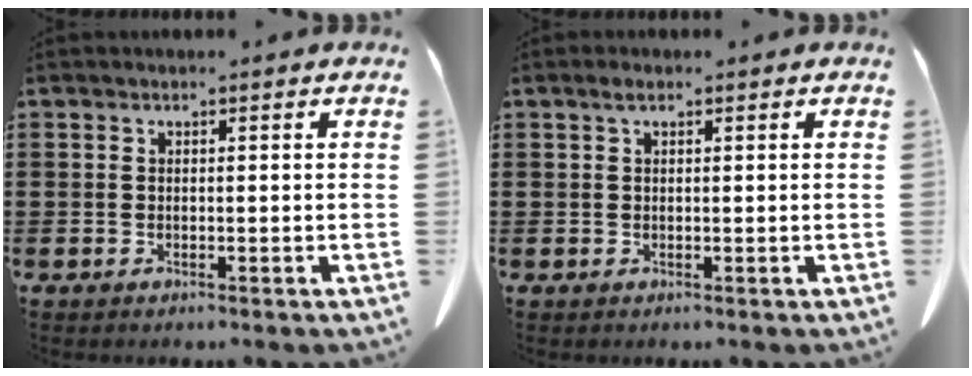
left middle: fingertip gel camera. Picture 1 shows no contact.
{"total": 1.1, "force": [0.4, 0.5, 1.0], "torque": [-0.021, 0.005, 0.007]}